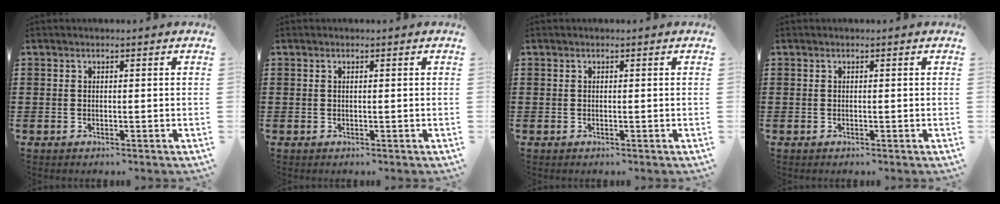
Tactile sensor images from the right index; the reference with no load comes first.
{"total": 0.0}
{"total": 0.0}
{"total": 0.0}